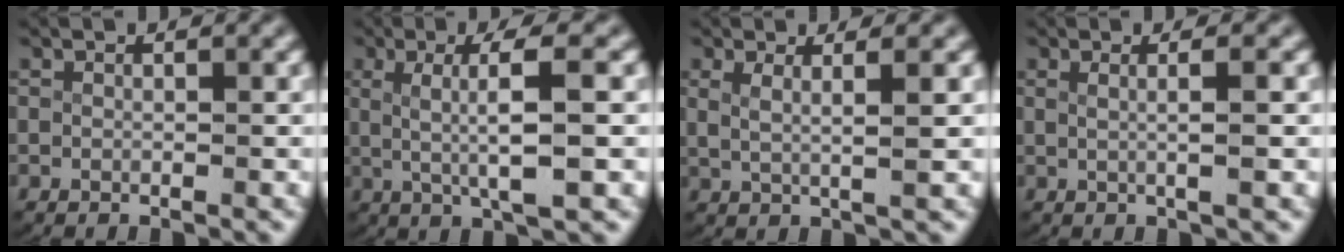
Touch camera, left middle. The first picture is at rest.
{"total": 5.7, "force": [0.8, 0.7, 5.6], "torque": [-0.088, 0.000, 0.019]}
{"total": 2.7, "force": [1.2, 0.7, 2.4], "torque": [-0.051, -0.007, 0.029]}
{"total": 2.1, "force": [0.4, -0.1, 2.1], "torque": [-0.035, 0.000, 0.010]}